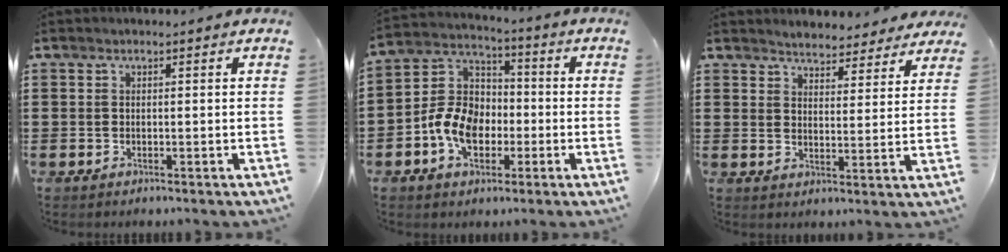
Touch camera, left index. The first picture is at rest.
{"total": 9.1, "force": [-3.1, 6.7, 5.3], "torque": [-0.140, 0.016, -0.067]}
{"total": 3.7, "force": [3.6, 0.5, -0.1], "torque": [-0.017, -0.012, 0.065]}